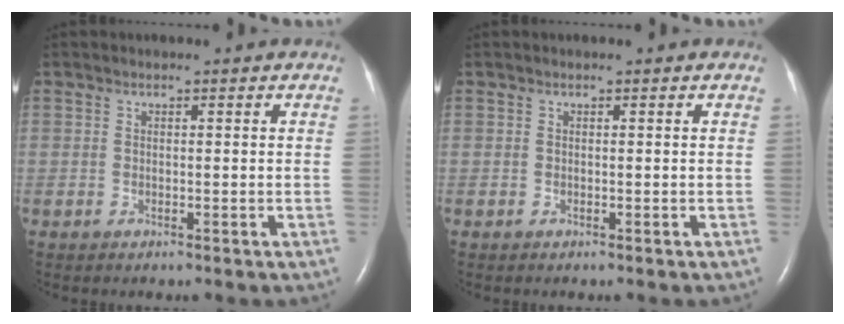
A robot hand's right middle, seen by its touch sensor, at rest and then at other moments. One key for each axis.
{"total": 0.0}